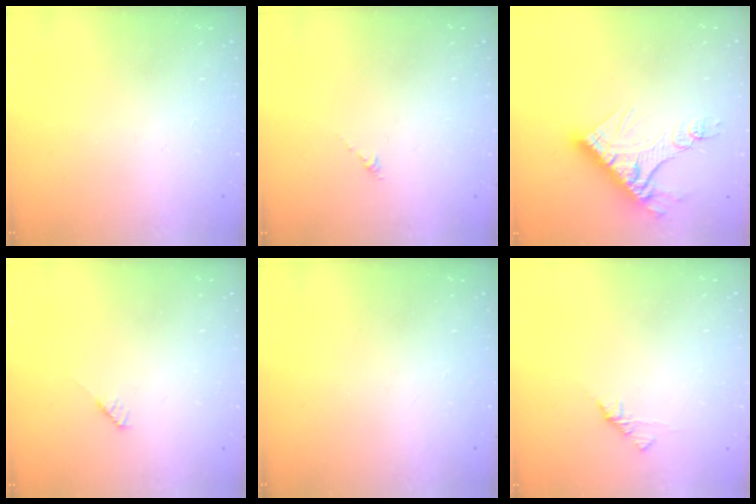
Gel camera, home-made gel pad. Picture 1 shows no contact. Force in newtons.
{"total": 0.0}
{"total": 14.4, "press": 14.4, "slide": 1.1}
{"total": 3.0, "press": 3.0, "slide": 0.2}
{"total": 0.0}
{"total": 1.9, "press": 1.7, "slide": 0.6}